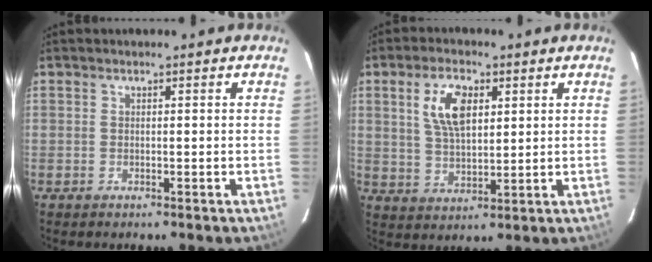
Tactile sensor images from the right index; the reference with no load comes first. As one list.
[{"total": 8.4, "force": [3.1, 4.1, 6.7], "torque": [-0.129, 0.009, 0.061]}]